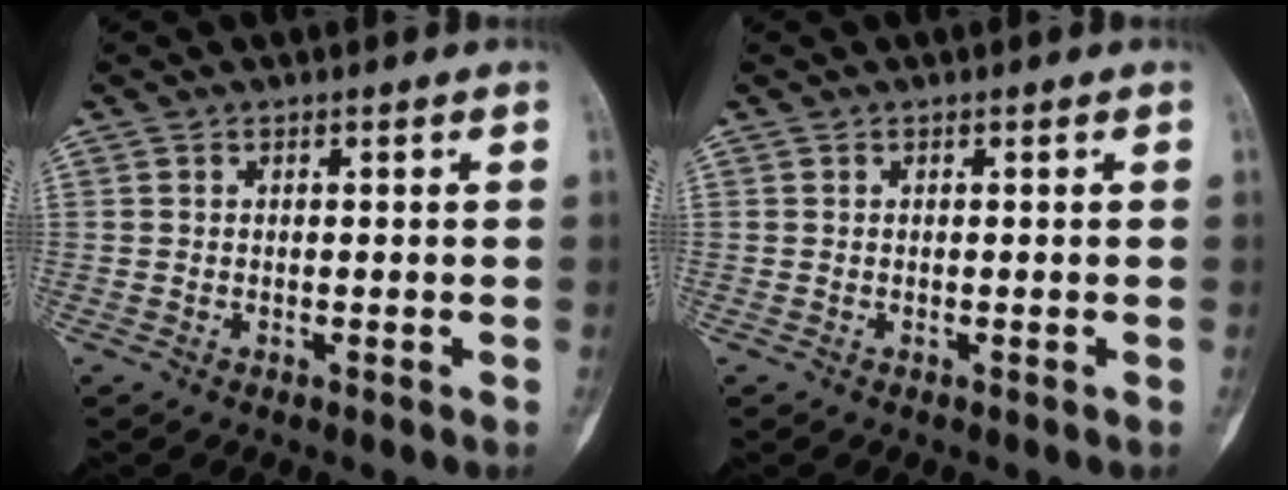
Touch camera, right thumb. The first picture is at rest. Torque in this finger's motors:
{"motor_torque": [0.03, -0.03, 0.01, 0.00, 0.00]}